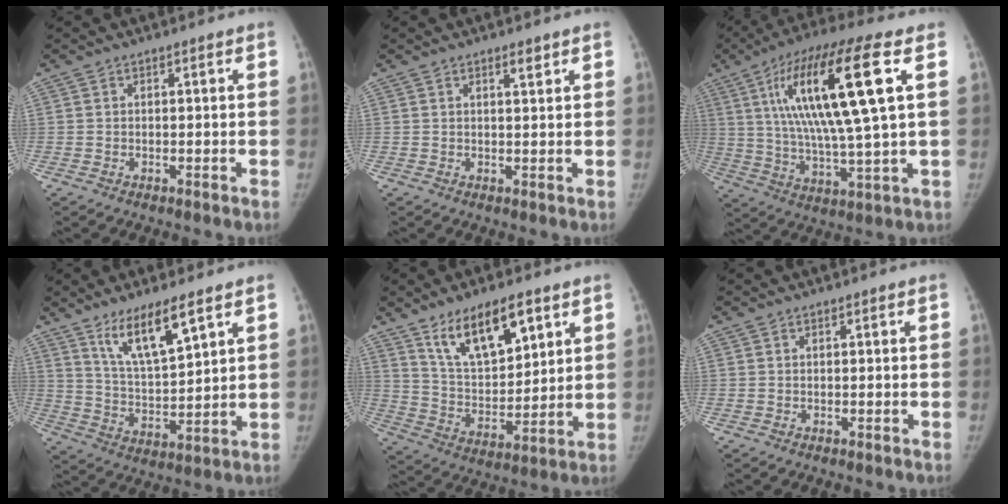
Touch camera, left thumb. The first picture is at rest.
{"total": 1.7, "force": [1.2, 0.4, 1.2], "torque": [-0.014, -0.007, 0.020]}
{"total": 21.0, "force": [6.1, 3.4, 19.8], "torque": [-0.375, -0.007, 0.097]}
{"total": 11.4, "force": [7.2, 2.7, 8.4], "torque": [-0.142, -0.048, 0.142]}
{"total": 14.7, "force": [8.6, 6.4, 10.1], "torque": [-0.140, -0.044, 0.162]}
{"total": 0.0}